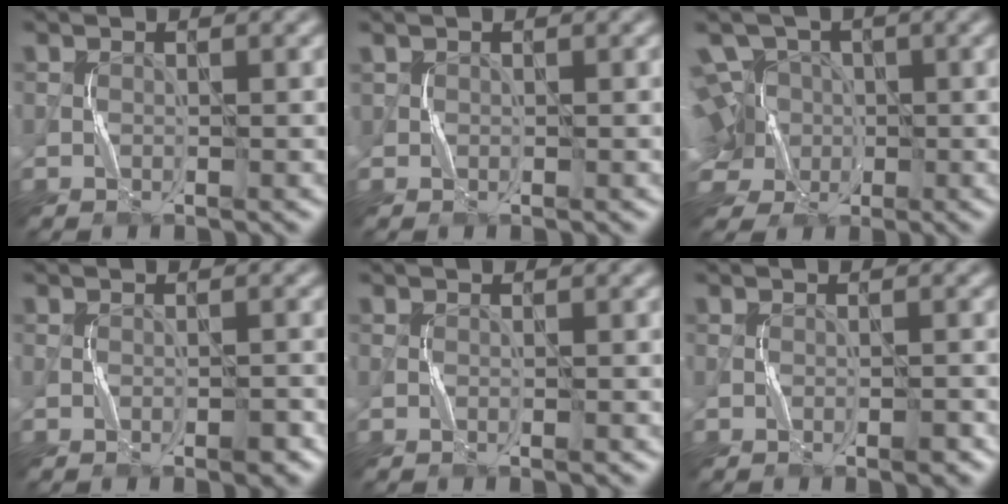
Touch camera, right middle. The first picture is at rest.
{"total": 0.5, "force": [0.3, 0.4, 0.0], "torque": [0.002, 0.002, 0.007]}
{"total": 10.2, "force": [0.1, 8.4, 5.7], "torque": [-0.100, 0.031, -0.048]}
{"total": 1.6, "force": [-0.9, 0.6, 1.2], "torque": [-0.021, 0.001, -0.014]}
{"total": 0.5, "force": [-0.3, 0.1, 0.4], "torque": [-0.011, 0.000, -0.005]}
{"total": 1.3, "force": [-0.7, 0.4, 1.0], "torque": [-0.018, 0.001, -0.012]}